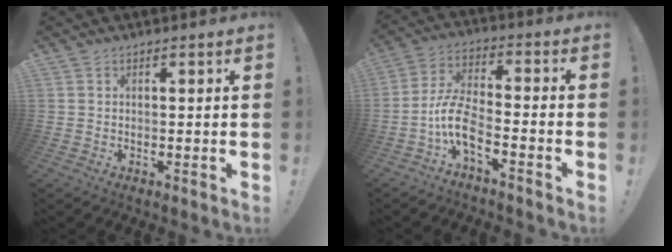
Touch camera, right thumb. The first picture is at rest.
{"total": 10.9, "force": [-5.8, 4.7, 8.0], "torque": [-0.167, 0.021, -0.106]}